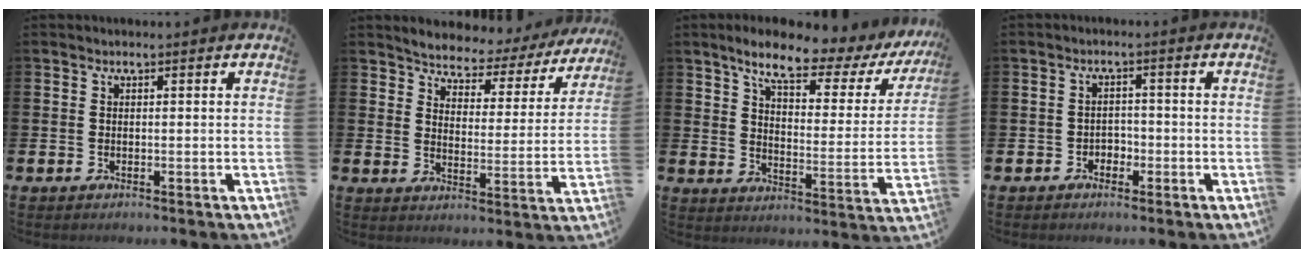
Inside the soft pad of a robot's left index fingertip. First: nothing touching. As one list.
[{"total": 4.1, "force": [4.0, 1.2, 0.1], "torque": [-0.033, -0.038, 0.061]}, {"total": 7.9, "force": [6.3, 1.9, 4.2], "torque": [-0.093, -0.042, 0.098]}, {"total": 1.8, "force": [-1.2, 1.3, 0.3], "torque": [-0.011, 0.003, -0.029]}]